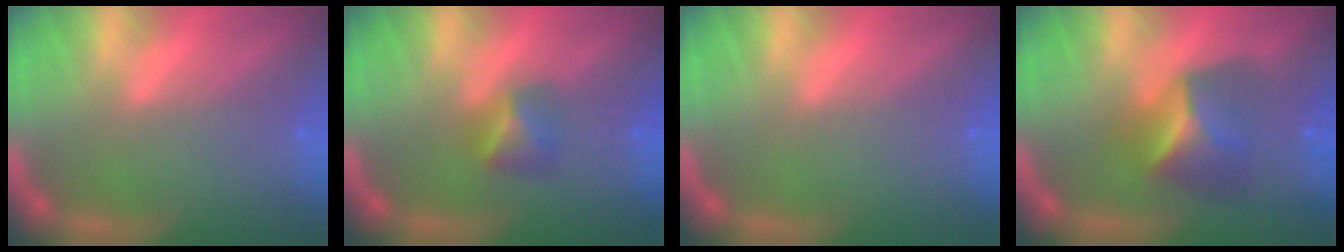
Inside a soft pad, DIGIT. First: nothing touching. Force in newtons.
{"total": 2.4}
{"total": 0.0}
{"total": 4.9}